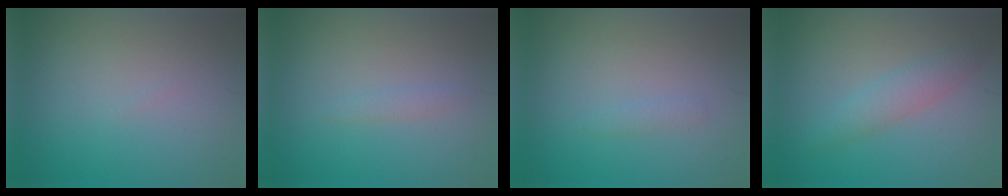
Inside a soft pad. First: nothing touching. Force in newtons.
{"total": 0.8, "press": 0.8, "slide": 0.0}
{"total": 0.7, "press": 0.7, "slide": 0.1}
{"total": 2.4, "press": 2.4, "slide": 0.1}